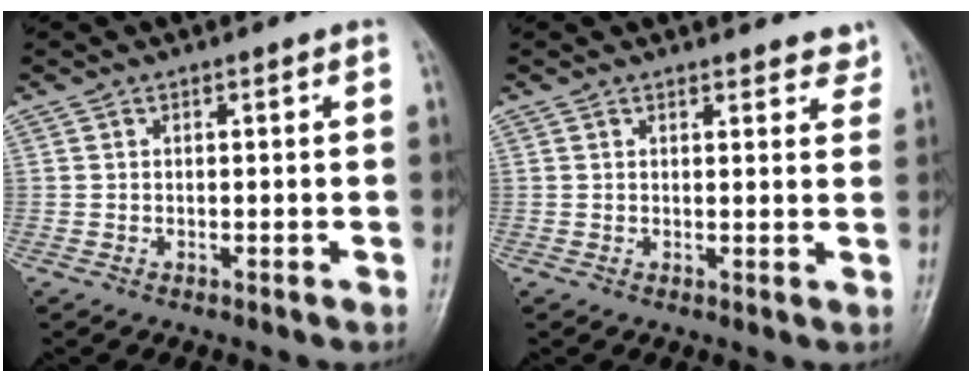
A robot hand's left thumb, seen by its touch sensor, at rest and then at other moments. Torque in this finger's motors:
{"motor_torque": [-0.43, 0.24, -0.40, 0.08, 0.01]}